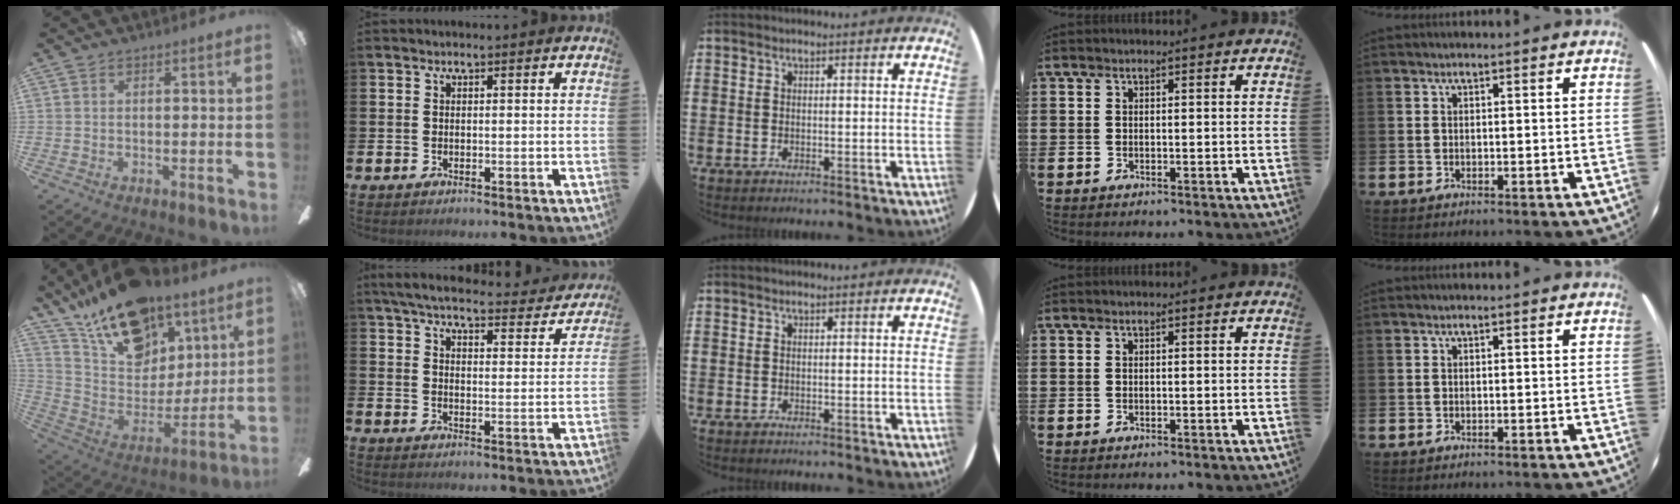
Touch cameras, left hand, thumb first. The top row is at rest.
{"thumb": {"total": 21.8, "force": [15.2, 12.2, 9.7], "torque": [-0.173, -0.094, 0.281]}, "index": {"total": 5.6, "force": [5.1, 1.1, 1.9], "torque": [-0.057, -0.034, 0.085]}}